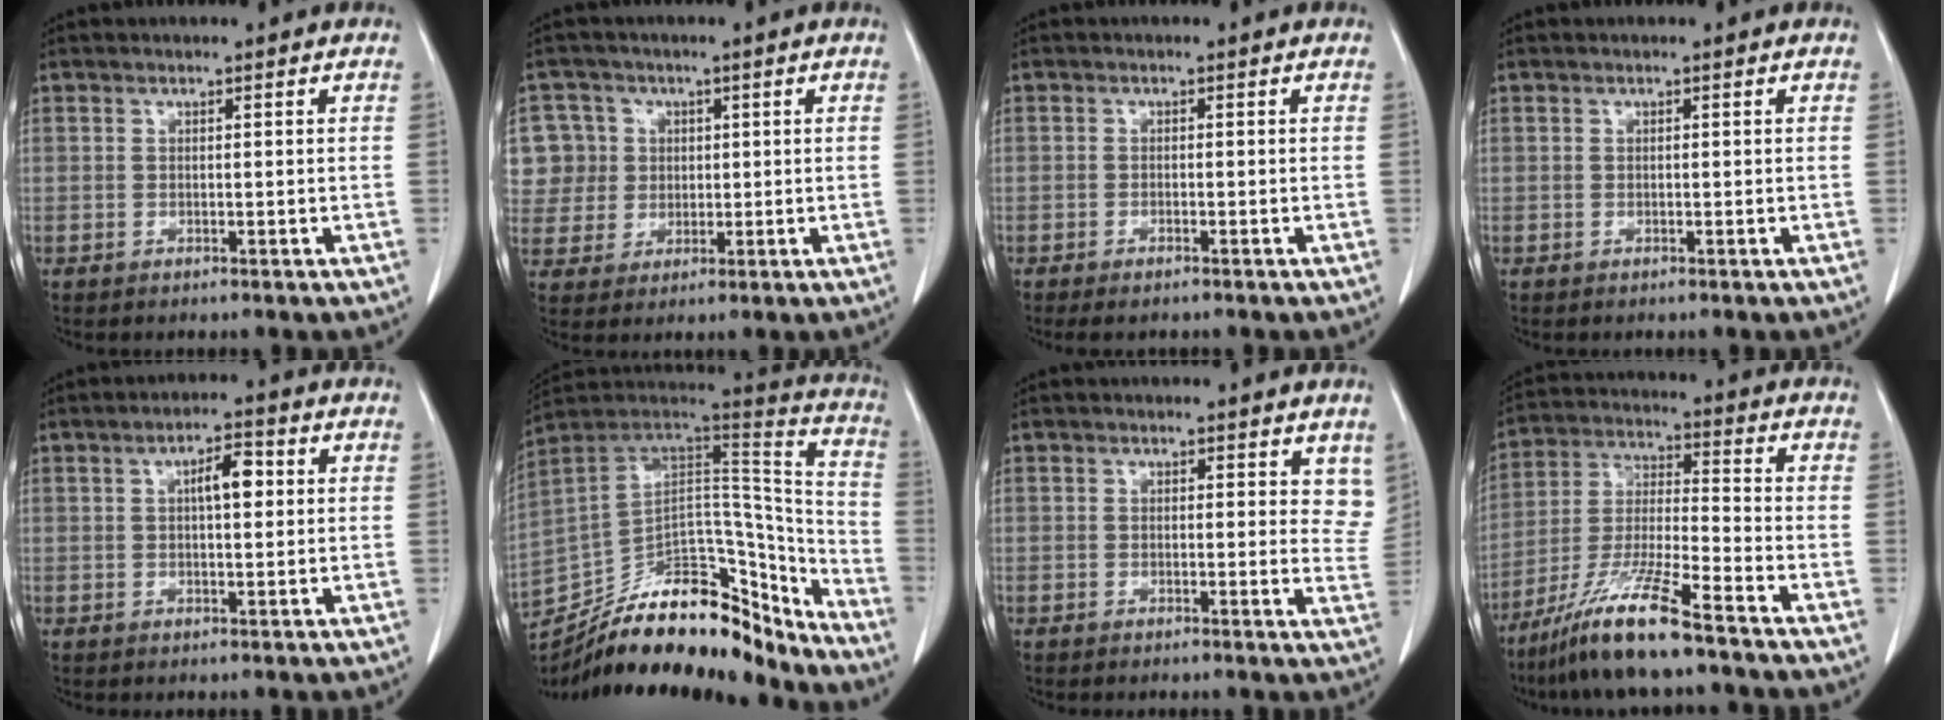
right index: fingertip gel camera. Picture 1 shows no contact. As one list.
[{"total": 10.2, "force": [2.6, 9.8, 1.3], "torque": [-0.045, 0.037, 0.066]}, {"total": 1.8, "force": [-1.4, 0.4, 1.0], "torque": [-0.015, -0.002, -0.020]}, {"total": 0.0}, {"total": 4.6, "force": [1.1, 1.5, 4.2], "torque": [-0.068, 0.010, 0.014]}, {"total": 28.7, "force": [-22.5, 10.8, 14.2], "torque": [-0.252, 0.022, -0.348]}, {"total": 4.6, "force": [3.7, 2.1, 1.7], "torque": [0.005, -0.018, 0.031]}, {"total": 12.3, "force": [-8.9, 0.0, 8.5], "torque": [-0.175, -0.028, -0.174]}]